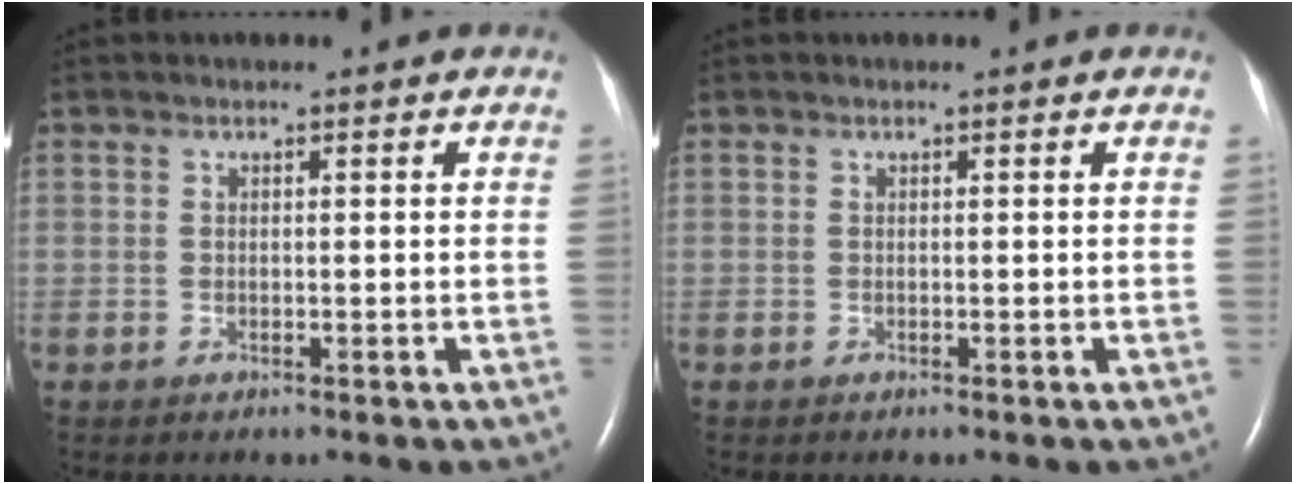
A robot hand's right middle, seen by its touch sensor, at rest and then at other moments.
{"total": 0.0}